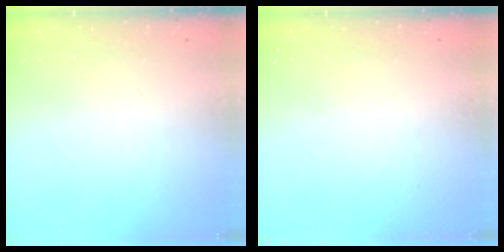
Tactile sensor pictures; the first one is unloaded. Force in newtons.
{"total": 0.0}